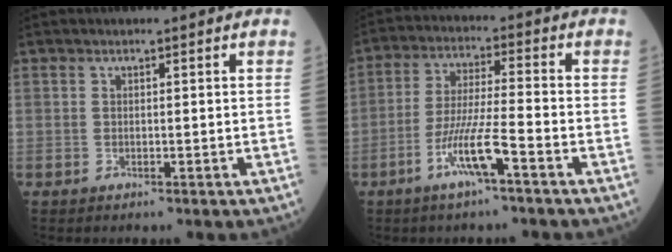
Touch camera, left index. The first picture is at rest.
{"total": 8.0, "force": [-4.3, -0.1, 6.8], "torque": [-0.137, -0.005, -0.082]}